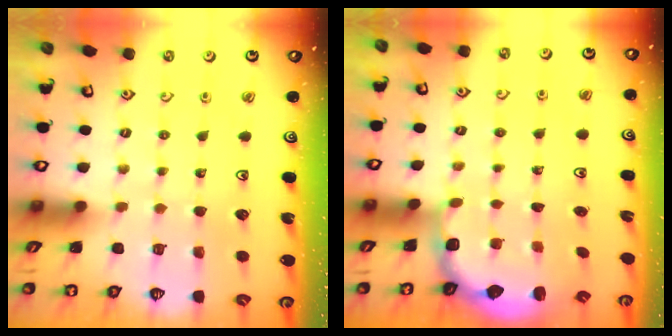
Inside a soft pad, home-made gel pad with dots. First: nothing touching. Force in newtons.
{"total": 2.7, "press": 2.0, "slide": 1.9}